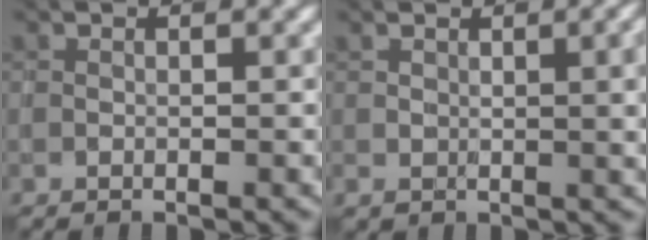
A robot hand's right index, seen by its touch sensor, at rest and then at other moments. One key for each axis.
{"total": 4.8, "fx": 0.9, "fy": 2.2, "fz": 4.2, "tx": -0.061, "ty": -0.008, "tz": 0.026}